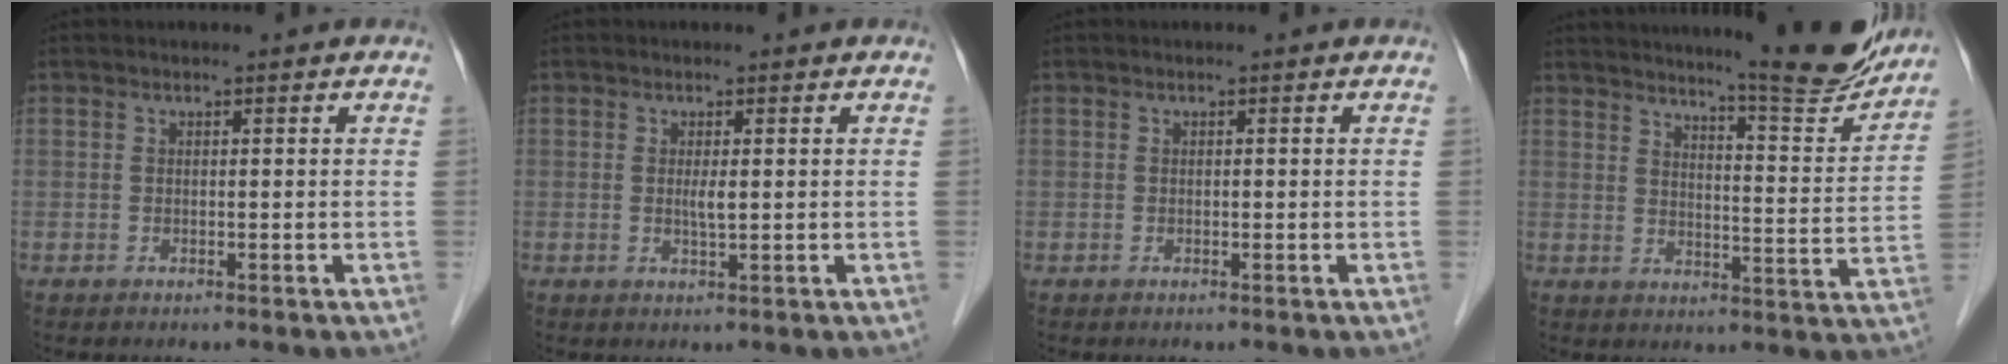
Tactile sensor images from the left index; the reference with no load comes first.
{"total": 1.5, "force": [0.3, 0.1, 1.5], "torque": [-0.032, -0.002, 0.006]}
{"total": 0.0}
{"total": 15.6, "force": [14.3, 0.1, 6.3], "torque": [-0.089, -0.044, 0.184]}